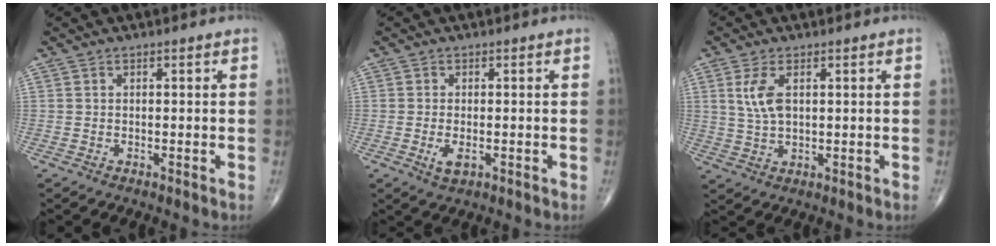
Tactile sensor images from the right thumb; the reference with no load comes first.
{"total": 2.8, "force": [-0.7, 1.3, 2.4], "torque": [-0.047, -0.006, -0.012]}
{"total": 5.4, "force": [1.6, 2.6, 4.4], "torque": [-0.096, -0.003, 0.037]}